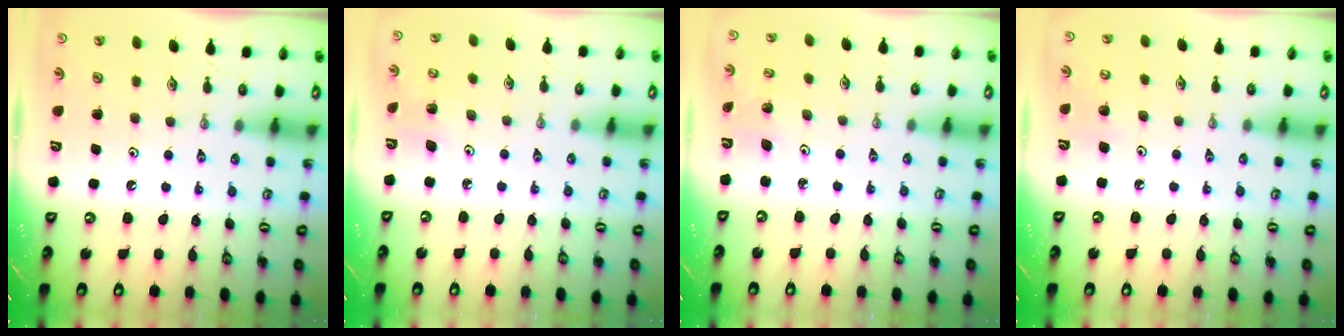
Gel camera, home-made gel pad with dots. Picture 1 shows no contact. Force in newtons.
{"total": 3.2, "press": 3.2, "slide": 0.3}
{"total": 1.4, "press": 1.4, "slide": 0.1}
{"total": 5.9, "press": 5.8, "slide": 1.2}